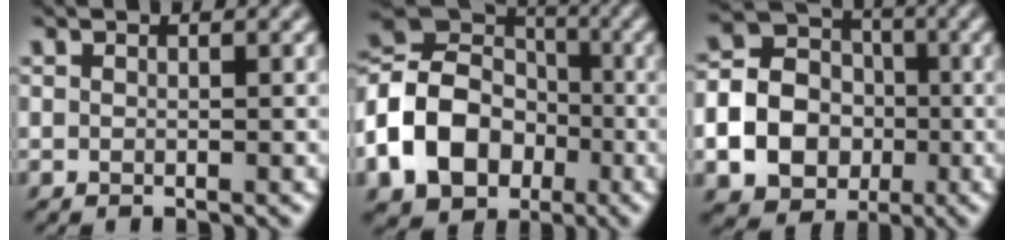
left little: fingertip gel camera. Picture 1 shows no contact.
{"total": 11.5, "force": [-3.7, 8.9, 6.3], "torque": [-0.120, -0.008, -0.087]}
{"total": 16.7, "force": [-4.5, 15.2, 5.3], "torque": [-0.158, -0.033, -0.099]}